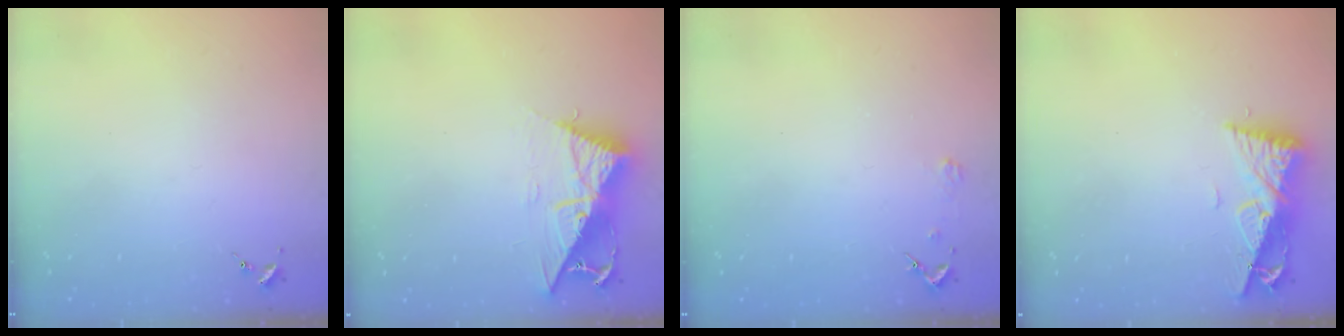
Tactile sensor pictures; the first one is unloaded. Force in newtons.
{"total": 13.0, "press": 13.0, "slide": 1.1}
{"total": 2.3, "press": 2.3, "slide": 0.2}
{"total": 9.1, "press": 9.0, "slide": 1.3}